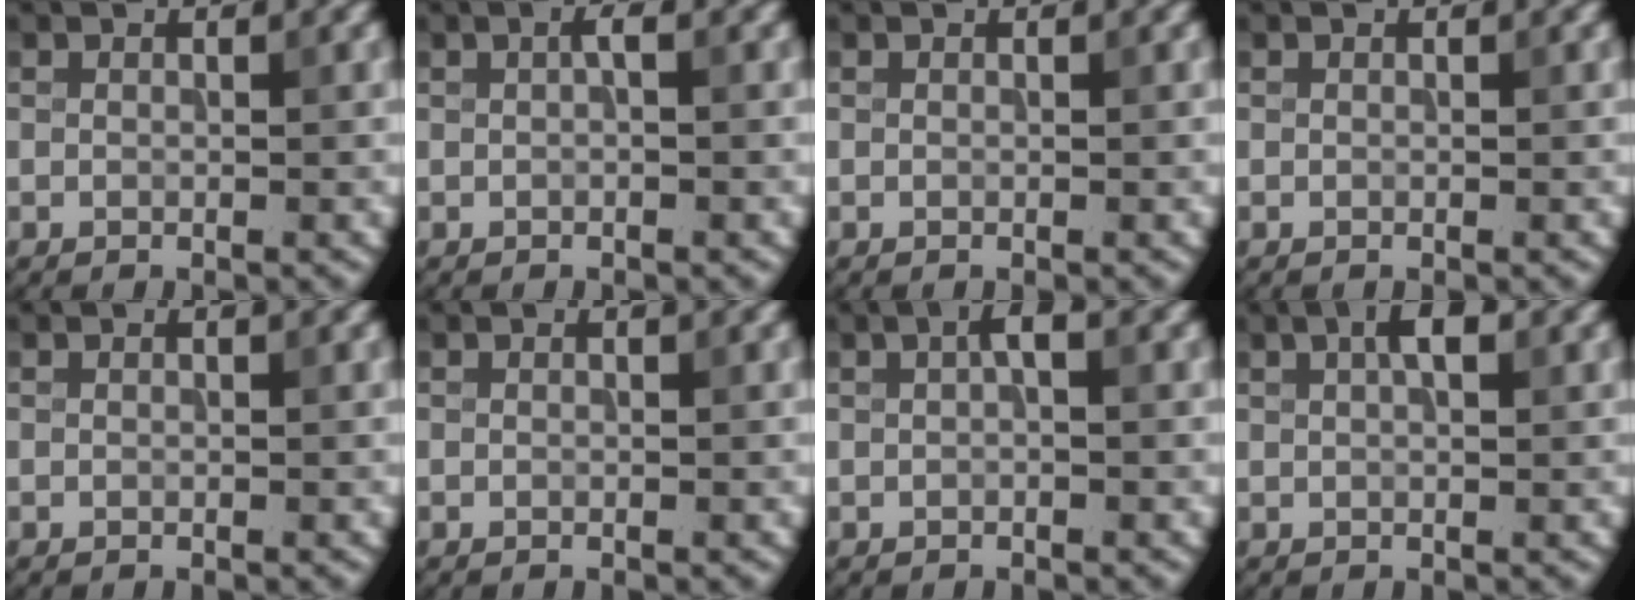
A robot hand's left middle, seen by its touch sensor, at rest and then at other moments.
{"total": 0.8, "force": [0.1, 0.1, 0.7], "torque": [-0.015, 0.003, 0.002]}
{"total": 0.0}
{"total": 0.0}
{"total": 0.0}
{"total": 0.0}
{"total": 1.3, "force": [0.3, 0.3, 1.2], "torque": [-0.024, 0.004, 0.004]}
{"total": 2.2, "force": [0.9, 0.7, 1.9], "torque": [-0.029, 0.007, 0.014]}